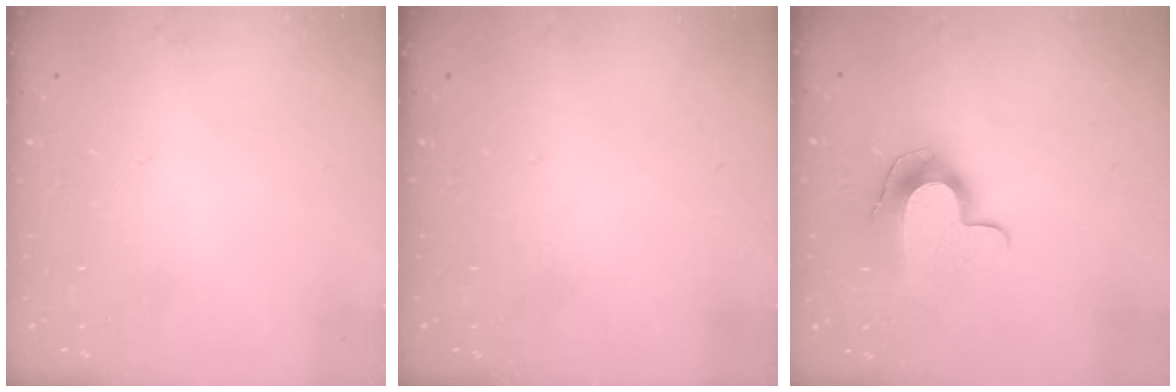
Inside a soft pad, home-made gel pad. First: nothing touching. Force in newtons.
{"total": 0.0}
{"total": 9.9, "press": 9.9, "slide": 0.3}